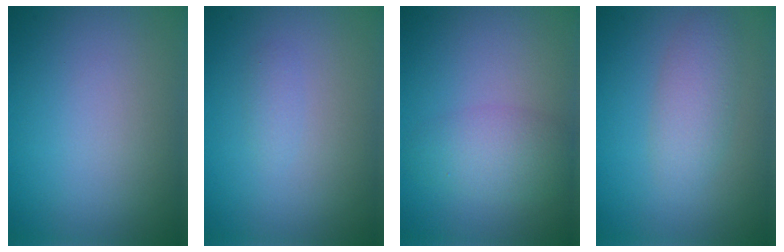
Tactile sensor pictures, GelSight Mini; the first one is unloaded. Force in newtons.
{"total": 0.8, "press": 0.8, "slide": 0.0}
{"total": 3.1, "press": 3.1, "slide": 0.1}
{"total": 2.6, "press": 2.6, "slide": 0.1}